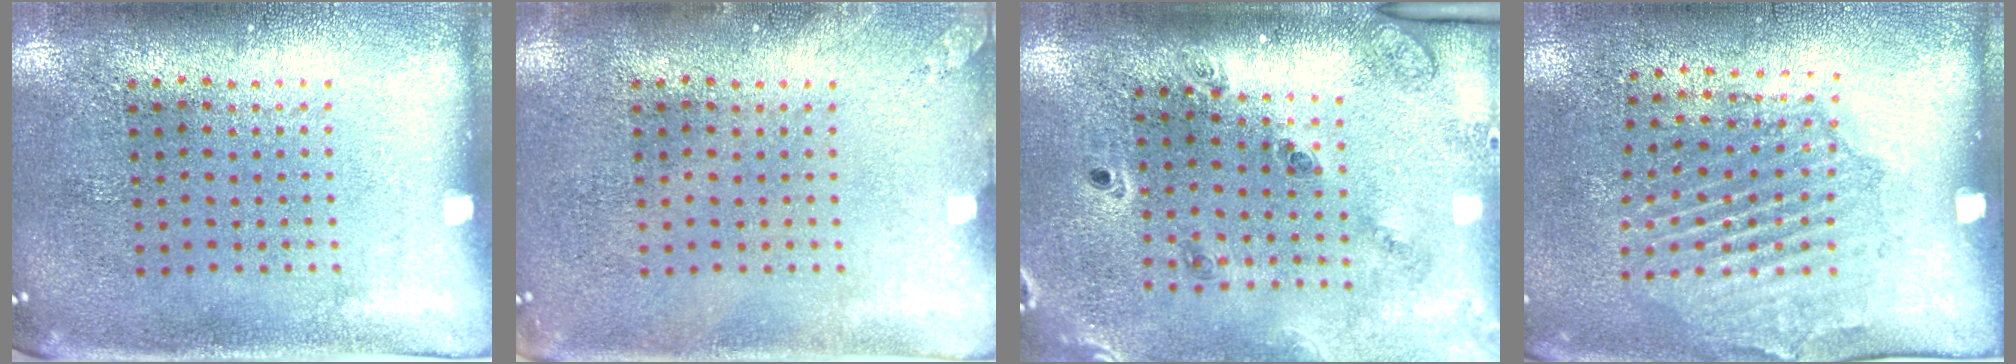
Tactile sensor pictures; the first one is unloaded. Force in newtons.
{"total": 0.9, "press": 0.9, "slide": 0.1}
{"total": 1.4, "press": 1.4, "slide": 0.3}
{"total": 1.7, "press": 1.4, "slide": 0.8}